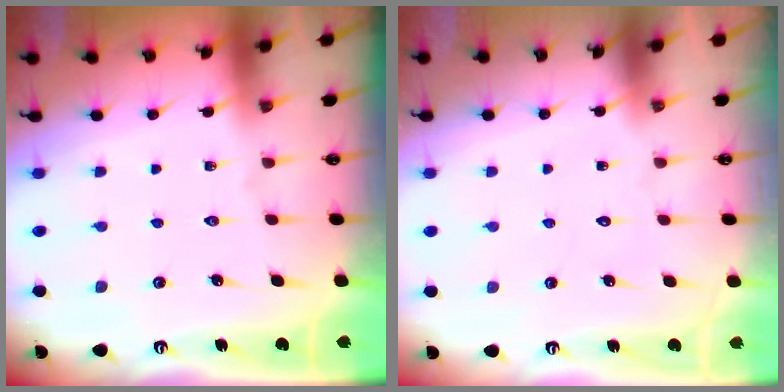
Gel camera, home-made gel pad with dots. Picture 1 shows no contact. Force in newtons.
{"total": 1.5, "press": 1.5, "slide": 0.0}